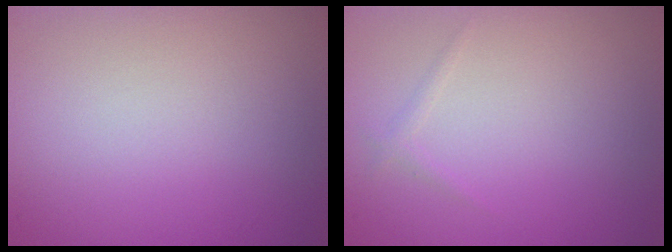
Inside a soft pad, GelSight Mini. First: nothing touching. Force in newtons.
{"total": 0.7, "press": 0.7, "slide": 0.1}